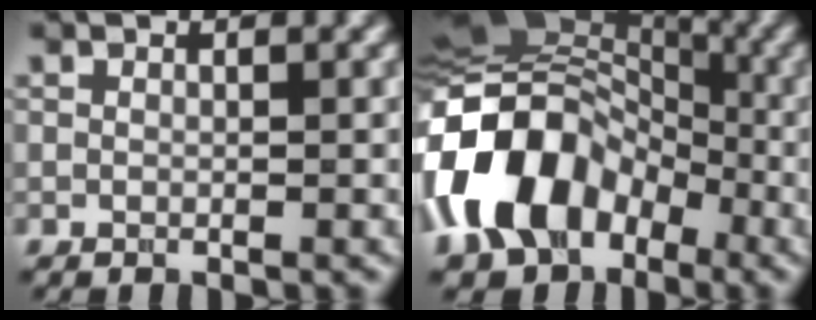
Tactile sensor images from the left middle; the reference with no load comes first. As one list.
[{"total": 13.1, "force": [-4.6, 9.4, 7.9], "torque": [-0.150, 0.014, -0.109]}]